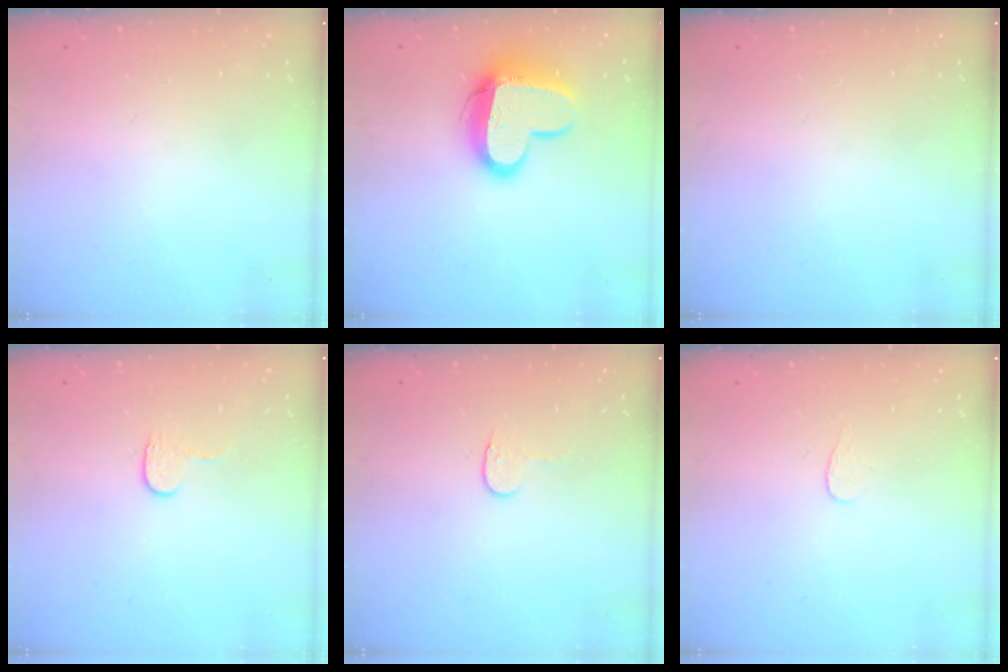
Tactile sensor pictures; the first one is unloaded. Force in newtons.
{"total": 14.4, "press": 14.3, "slide": 1.4}
{"total": 0.0}
{"total": 3.4, "press": 3.4, "slide": 0.4}
{"total": 3.8, "press": 3.7, "slide": 0.4}
{"total": 2.7, "press": 2.7, "slide": 0.3}